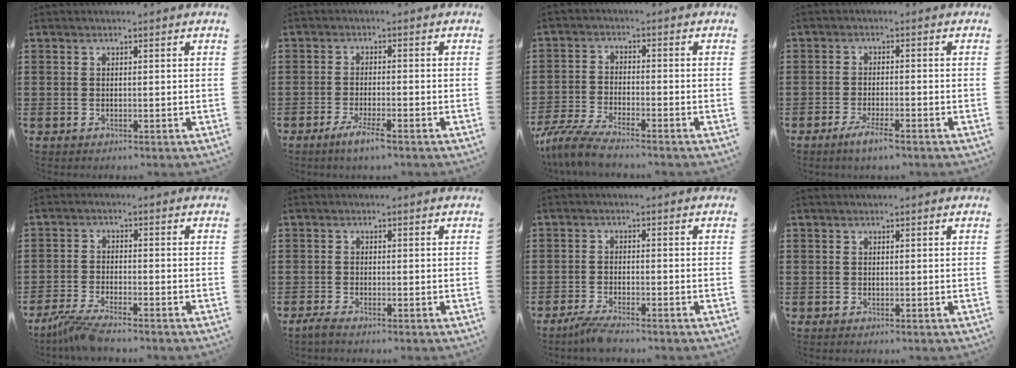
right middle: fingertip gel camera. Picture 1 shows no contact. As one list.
[{"total": 3.5, "force": [-2.4, 0.2, 2.5], "torque": [-0.047, -0.002, -0.043]}, {"total": 5.6, "force": [-5.1, 0.6, 2.3], "torque": [-0.066, -0.008, -0.104]}, {"total": 3.6, "force": [-2.4, 0.5, 2.6], "torque": [-0.047, 0.000, -0.043]}, {"total": 4.4, "force": [-3.9, 0.0, 2.1], "torque": [-0.055, -0.014, -0.078]}, {"total": 1.5, "force": [-1.4, 0.2, 0.6], "torque": [-0.013, 0.004, -0.027]}, {"total": 3.0, "force": [-2.6, 0.0, 1.5], "torque": [-0.040, -0.005, -0.052]}, {"total": 0.0}]